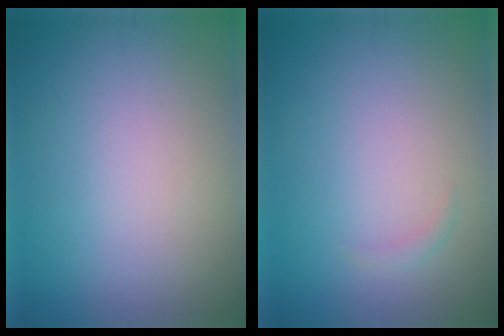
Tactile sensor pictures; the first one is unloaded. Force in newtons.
{"total": 0.6, "press": 0.6, "slide": 0.0}